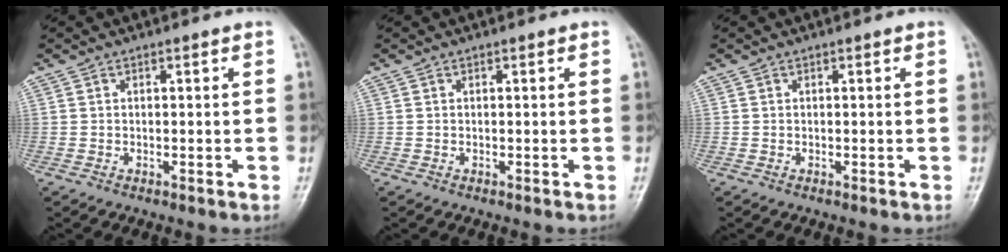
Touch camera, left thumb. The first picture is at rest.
{"total": 0.0}
{"total": 0.0}